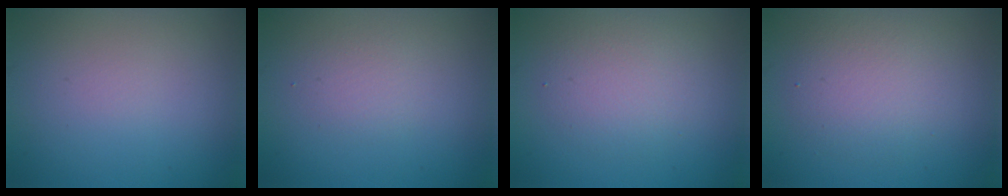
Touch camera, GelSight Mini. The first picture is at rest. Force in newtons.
{"total": 1.4, "press": 1.4, "slide": 0.1}
{"total": 3.0, "press": 3.0, "slide": 0.2}
{"total": 3.7, "press": 3.6, "slide": 0.3}